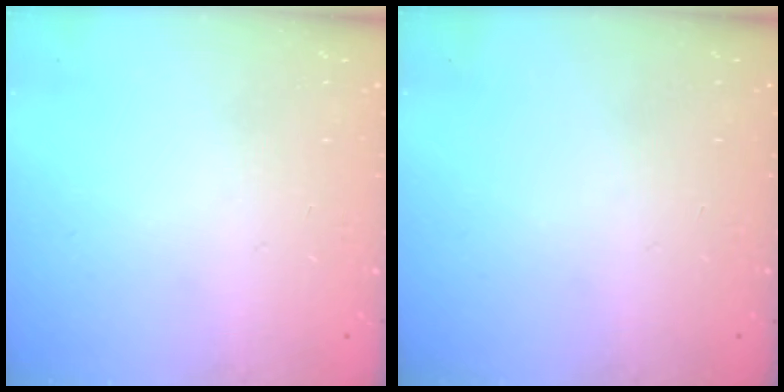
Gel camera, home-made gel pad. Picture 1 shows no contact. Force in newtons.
{"total": 0.0}